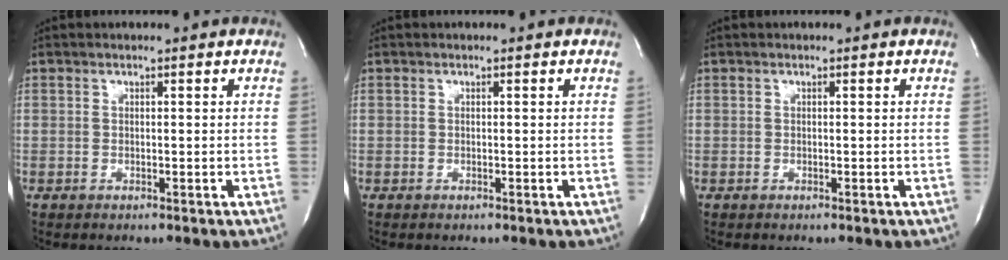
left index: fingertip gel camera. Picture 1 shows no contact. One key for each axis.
{"total": 0.0}
{"total": 0.0}